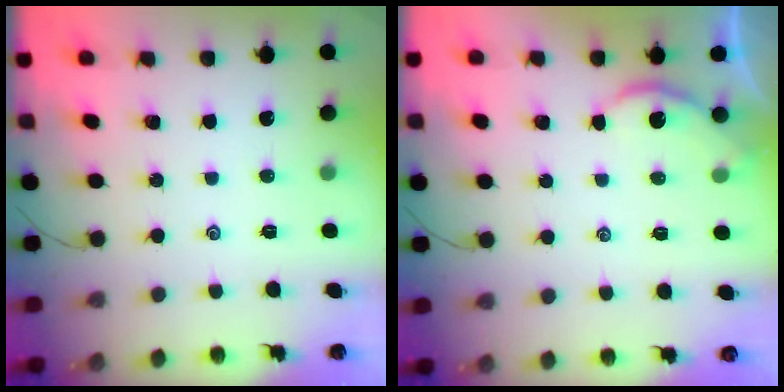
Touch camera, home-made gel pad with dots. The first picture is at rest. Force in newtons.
{"total": 2.9, "press": 2.9, "slide": 0.2}